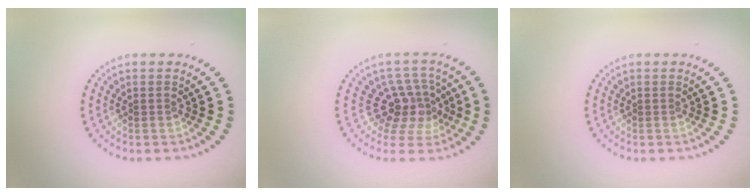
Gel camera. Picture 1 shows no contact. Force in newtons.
{"total": 4.0, "press": 2.8, "slide": 2.8}
{"total": 0.0}